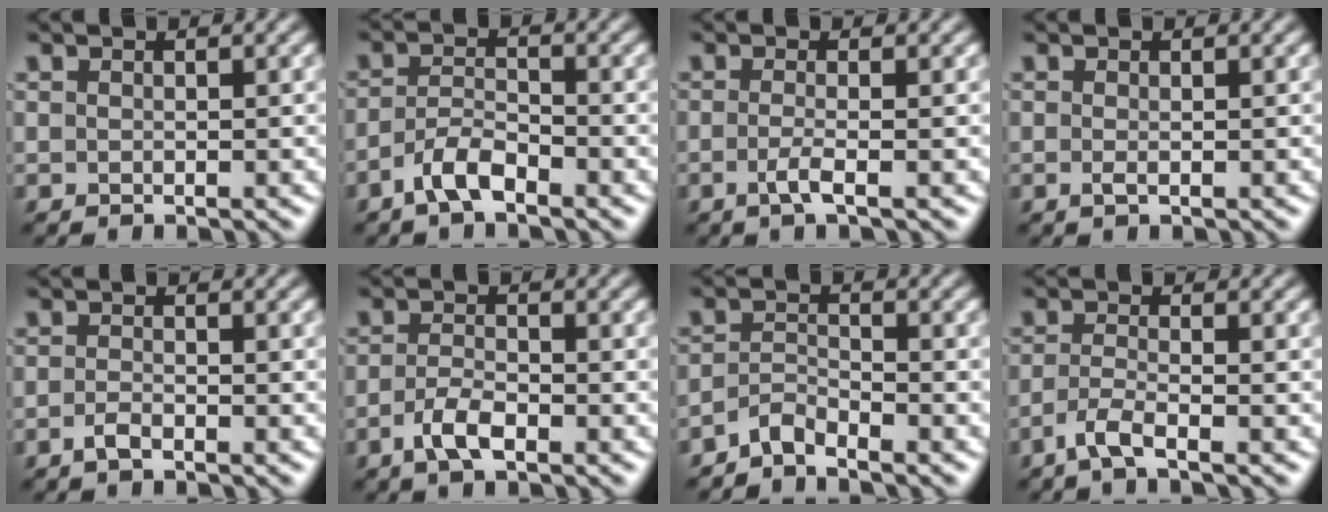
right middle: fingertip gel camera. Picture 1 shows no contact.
{"total": 3.0, "force": [-2.1, 0.9, 1.9], "torque": [-0.042, 0.006, -0.047]}
{"total": 1.9, "force": [-0.6, 0.5, 1.8], "torque": [-0.034, -0.004, -0.018]}
{"total": 0.6, "force": [-0.1, 0.1, 0.6], "torque": [-0.015, -0.004, -0.002]}
{"total": 1.2, "force": [-0.7, 0.4, 0.9], "torque": [-0.021, 0.000, -0.017]}
{"total": 2.6, "force": [-1.4, 1.0, 2.0], "torque": [-0.047, -0.001, -0.031]}
{"total": 2.0, "force": [-1.9, 0.3, 0.7], "torque": [-0.017, 0.004, -0.044]}
{"total": 2.4, "force": [-1.5, 0.3, 1.7], "torque": [-0.039, -0.004, -0.042]}